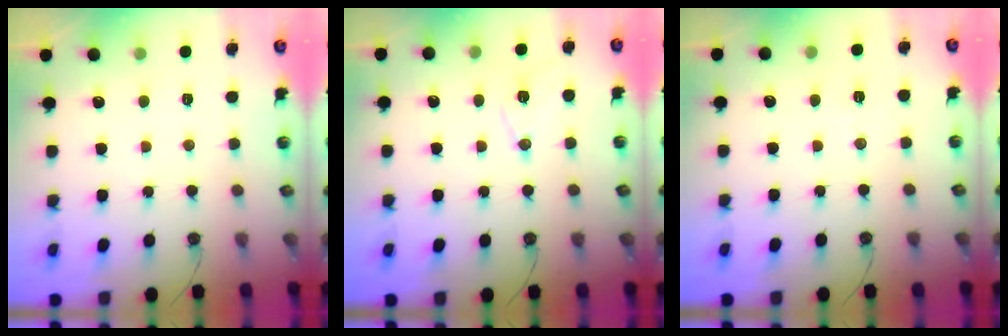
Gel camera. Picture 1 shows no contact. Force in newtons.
{"total": 10.3, "press": 9.7, "slide": 3.4}
{"total": 5.2, "press": 3.2, "slide": 4.1}